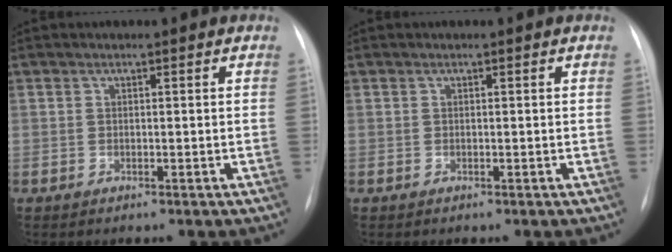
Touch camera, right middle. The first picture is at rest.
{"total": 0.0}